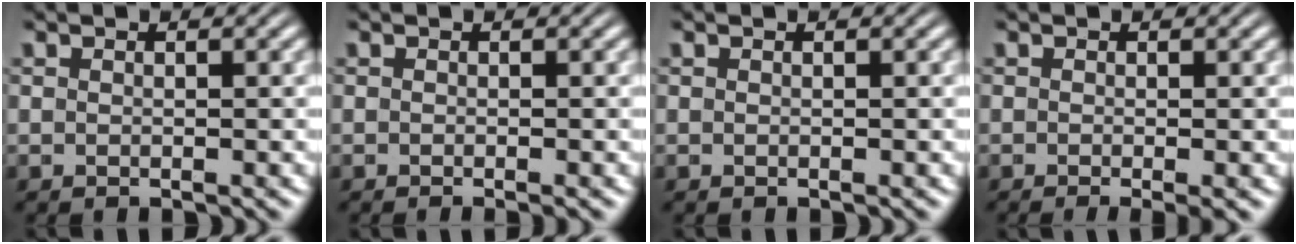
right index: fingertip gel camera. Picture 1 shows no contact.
{"total": 0.9, "force": [-0.8, 0.1, 0.4], "torque": [-0.004, 0.003, -0.015]}
{"total": 0.0}
{"total": 1.9, "force": [-1.3, 0.4, 1.3], "torque": [-0.013, -0.003, -0.022]}